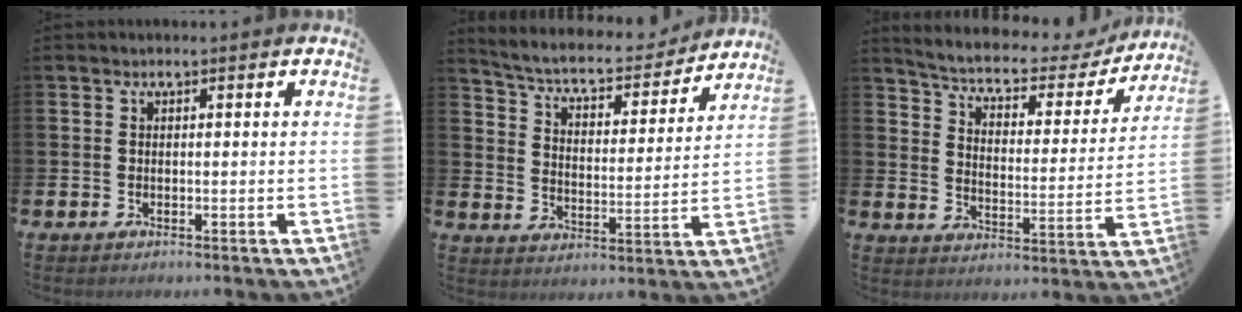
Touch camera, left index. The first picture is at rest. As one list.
[{"total": 6.4, "force": [5.8, 1.5, 2.1], "torque": [-0.072, -0.043, 0.095]}, {"total": 5.6, "force": [4.9, 1.8, 2.0], "torque": [-0.068, -0.036, 0.077]}]